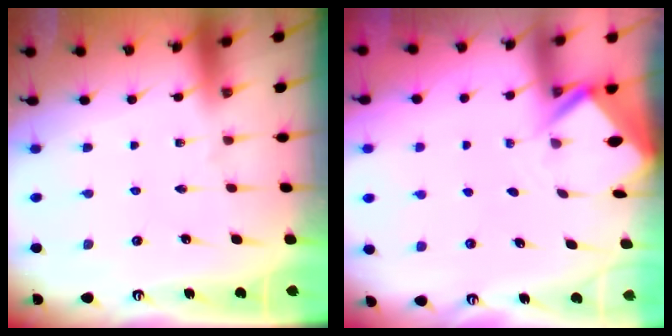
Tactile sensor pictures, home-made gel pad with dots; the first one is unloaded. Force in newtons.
{"total": 2.5, "press": 2.5, "slide": 0.2}